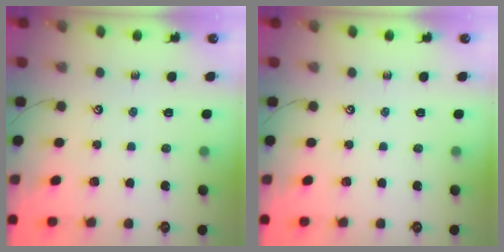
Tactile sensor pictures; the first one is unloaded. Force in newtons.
{"total": 0.0}